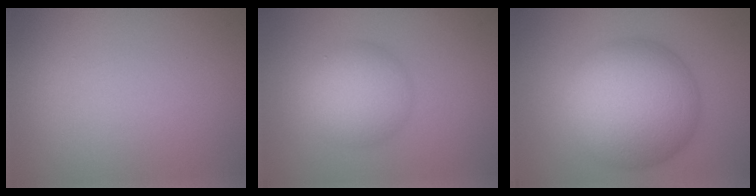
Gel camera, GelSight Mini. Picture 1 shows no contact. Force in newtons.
{"total": 4.9, "press": 4.9, "slide": 0.1}
{"total": 10.8, "press": 10.8, "slide": 0.3}